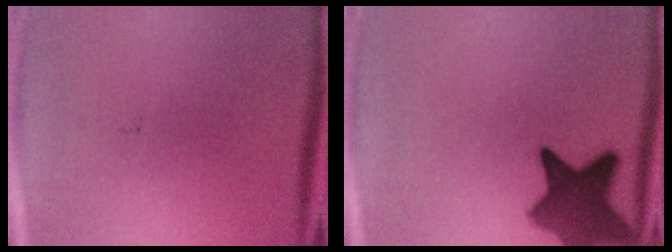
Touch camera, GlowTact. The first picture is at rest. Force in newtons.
{"total": 9.4}